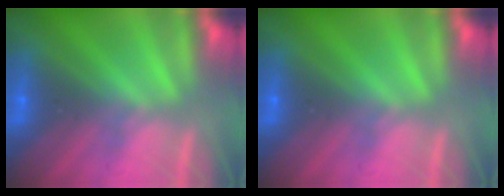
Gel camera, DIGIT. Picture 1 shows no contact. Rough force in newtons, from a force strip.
{"total": 0.0}